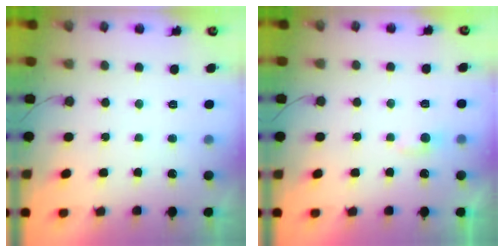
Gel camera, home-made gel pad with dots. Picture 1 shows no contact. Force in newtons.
{"total": 3.3, "press": 3.3, "slide": 0.4}